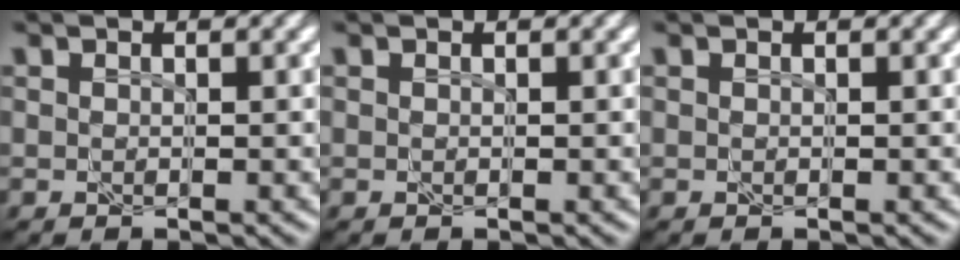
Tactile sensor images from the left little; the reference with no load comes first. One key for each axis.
{"total": 0.0}
{"total": 0.0}